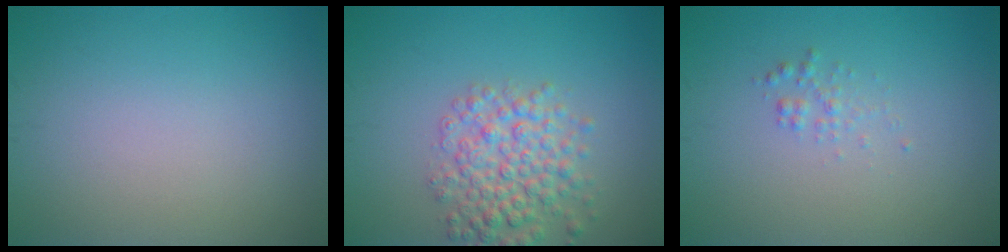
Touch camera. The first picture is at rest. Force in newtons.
{"total": 4.8, "press": 4.8, "slide": 0.2}
{"total": 1.0, "press": 1.0, "slide": 0.0}